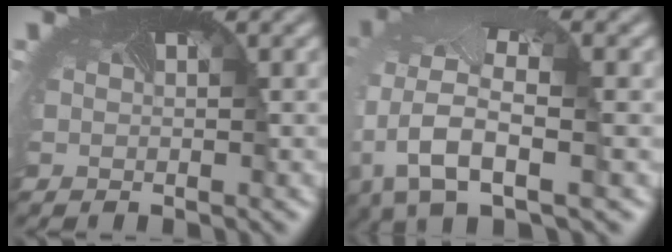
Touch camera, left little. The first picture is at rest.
{"total": 7.6, "force": [-2.0, 3.8, 6.3], "torque": [-0.153, -0.018, -0.040]}